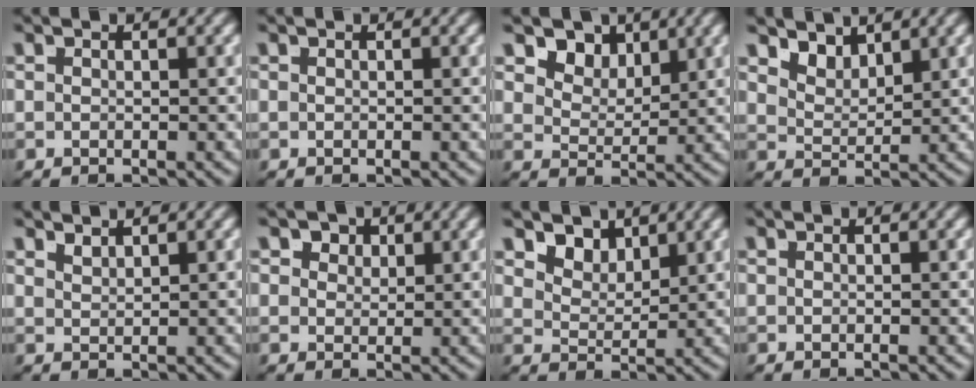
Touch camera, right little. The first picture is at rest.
{"total": 0.0}
{"total": 6.1, "force": [3.3, 4.2, 2.9], "torque": [-0.058, -0.009, 0.054]}
{"total": 2.9, "force": [2.3, 1.2, 1.3], "torque": [-0.027, -0.015, 0.046]}
{"total": 1.7, "force": [1.4, -1.0, -0.1], "torque": [0.012, -0.002, 0.035]}
{"total": 4.0, "force": [1.9, 3.0, 1.8], "torque": [-0.034, -0.005, 0.035]}
{"total": 4.1, "force": [2.7, 2.5, 1.9], "torque": [-0.040, -0.015, 0.050]}
{"total": 0.0}